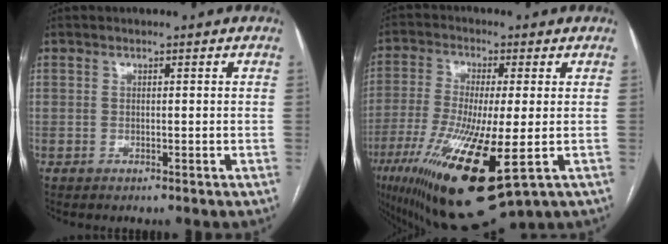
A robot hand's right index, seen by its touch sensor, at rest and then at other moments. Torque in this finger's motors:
{"motor_torque": [1.99, -0.14, 0.64, 0.18]}